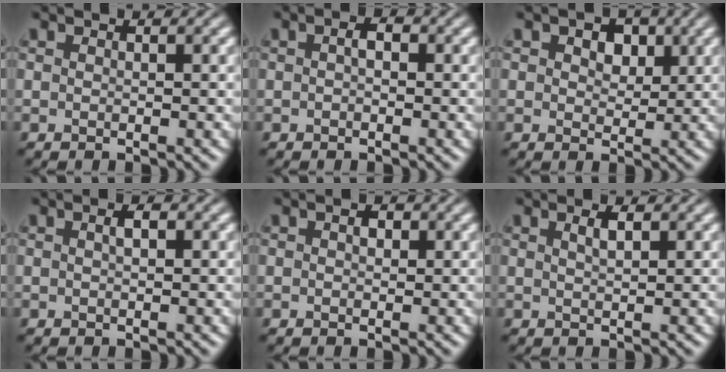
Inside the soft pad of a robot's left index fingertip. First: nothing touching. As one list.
[{"total": 1.3, "force": [0.1, 0.7, 1.1], "torque": [-0.019, 0.003, -0.002]}, {"total": 3.6, "force": [1.5, 2.4, 2.3], "torque": [-0.029, 0.004, 0.009]}, {"total": 1.0, "force": [0.2, 0.4, 0.9], "torque": [-0.017, 0.003, 0.005]}, {"total": 1.0, "force": [0.2, 0.7, 0.7], "torque": [-0.010, 0.001, 0.001]}, {"total": 1.3, "force": [0.7, 0.3, 1.0], "torque": [-0.018, 0.004, 0.012]}]